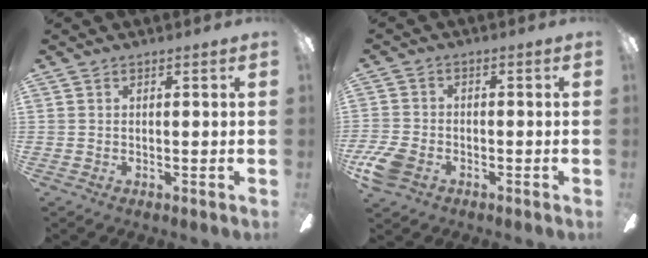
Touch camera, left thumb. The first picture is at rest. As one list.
[{"total": 6.8, "force": [-3.3, 4.5, 3.9], "torque": [-0.096, 0.010, -0.063]}]